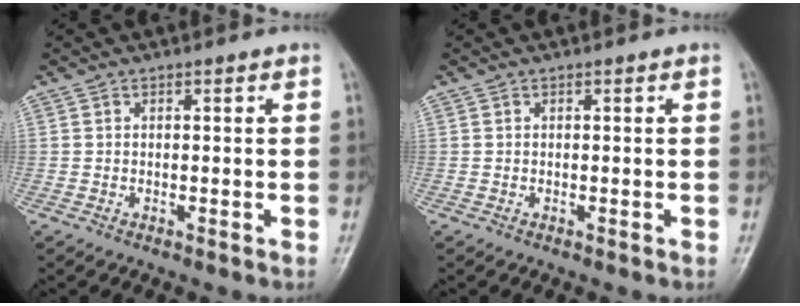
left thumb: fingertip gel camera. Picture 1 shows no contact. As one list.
[{"total": 0.0}]